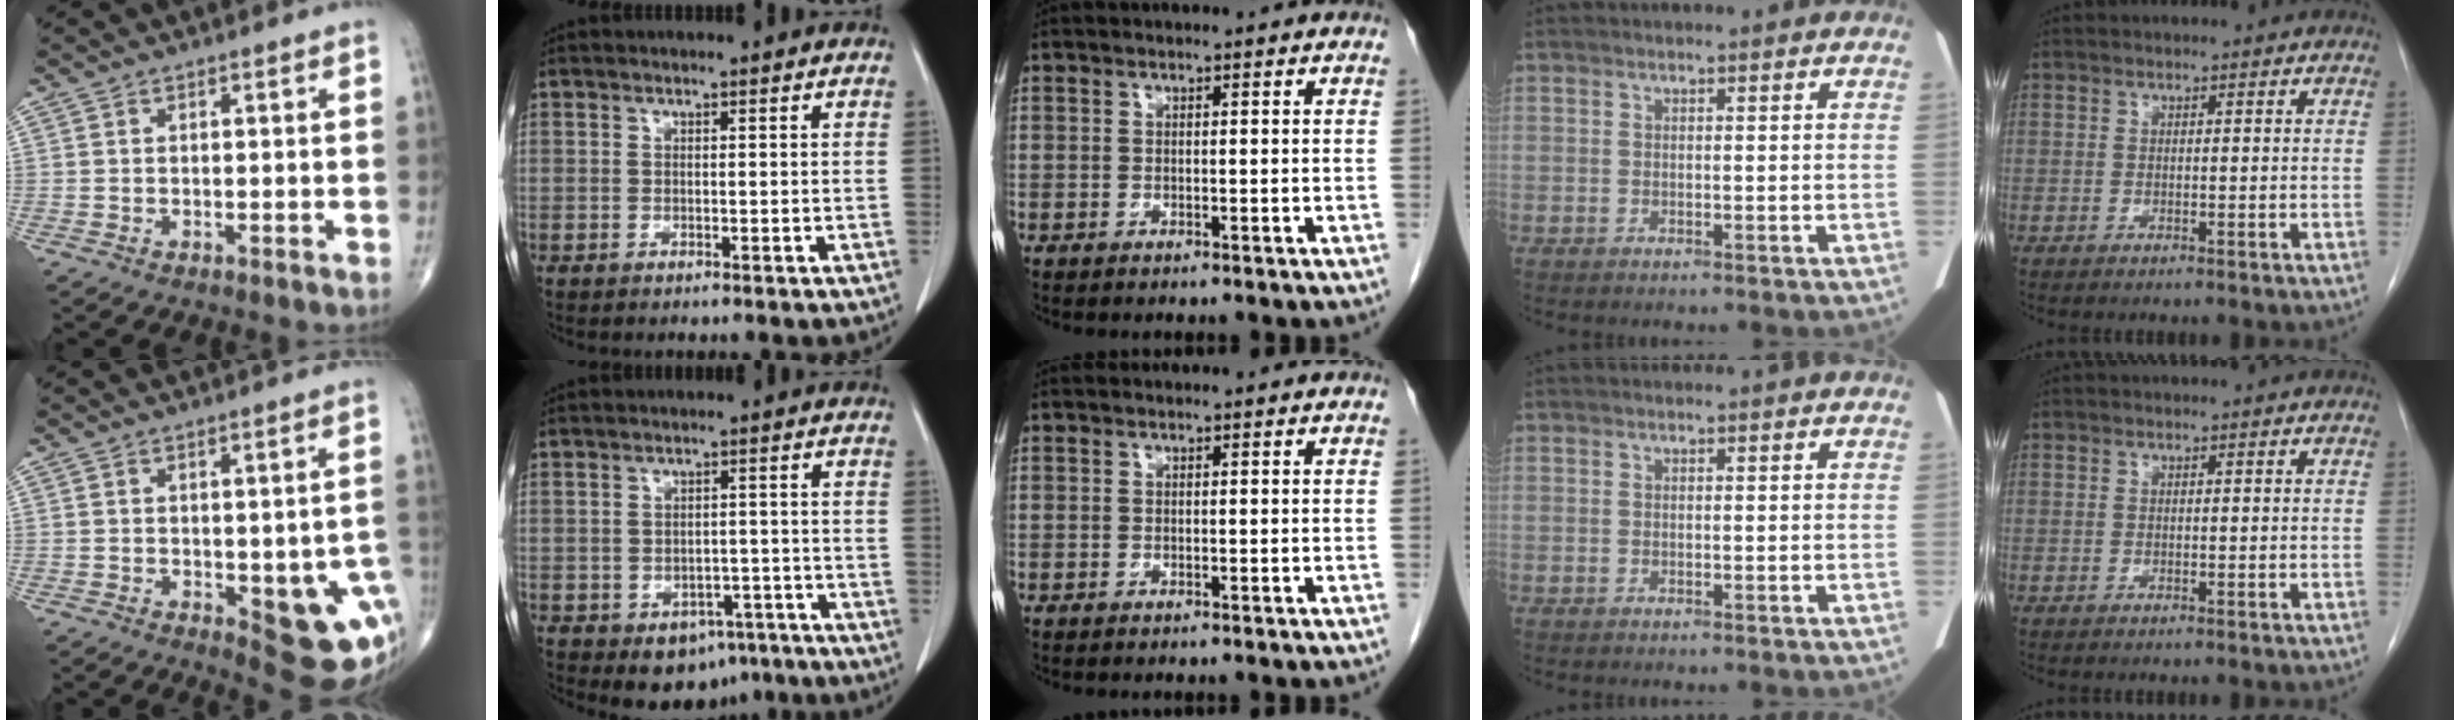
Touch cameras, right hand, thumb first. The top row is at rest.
{"thumb": {"total": 13.8, "force": [-3.3, 5.8, 12.1], "torque": [-0.116, -0.004, -0.020]}, "index": {"total": 7.1, "force": [-4.2, 4.9, 2.9], "torque": [-0.022, 0.012, -0.049]}}